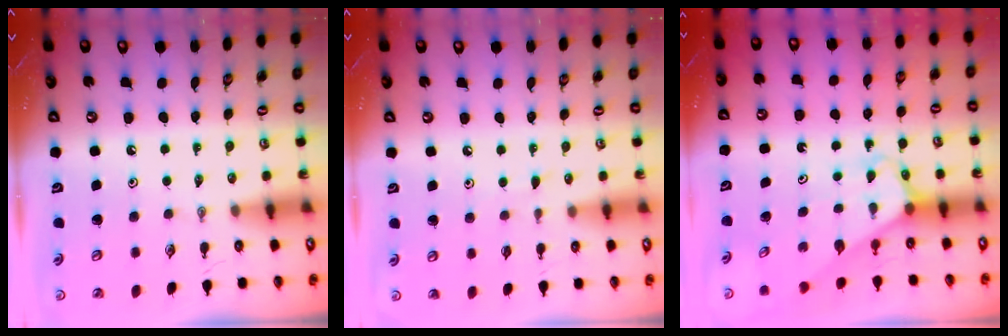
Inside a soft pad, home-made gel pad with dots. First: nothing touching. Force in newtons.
{"total": 5.2, "press": 5.1, "slide": 0.4}
{"total": 3.1, "press": 3.1, "slide": 0.2}